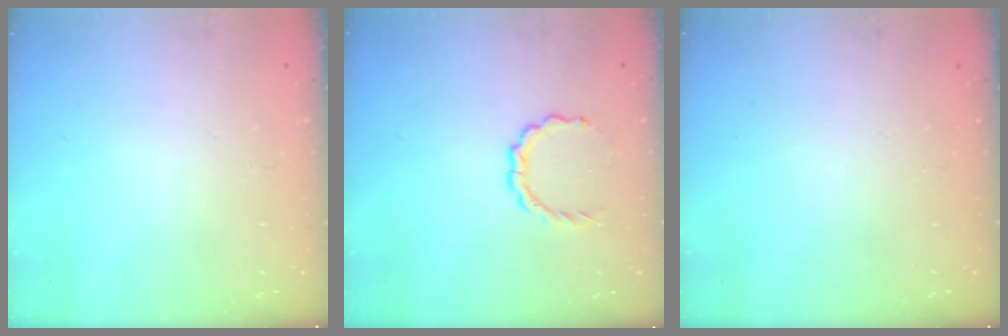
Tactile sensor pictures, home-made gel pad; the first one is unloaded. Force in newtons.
{"total": 5.6, "press": 5.5, "slide": 1.3}
{"total": 0.0}